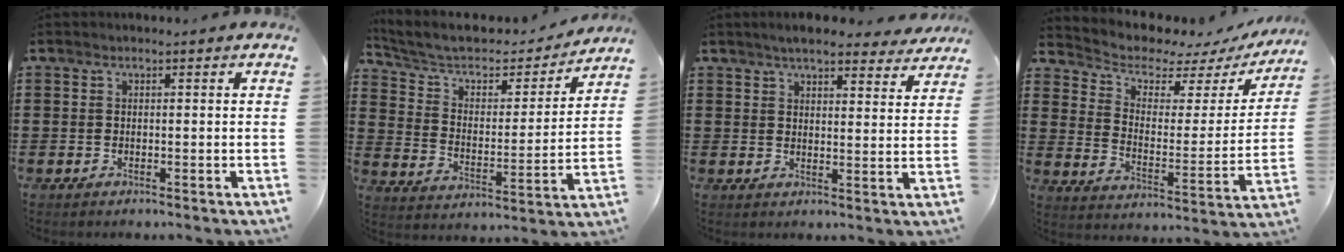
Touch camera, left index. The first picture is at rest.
{"total": 6.4, "force": [5.3, 2.6, 2.6], "torque": [-0.079, -0.032, 0.088]}
{"total": 5.4, "force": [5.0, 0.8, 1.9], "torque": [-0.043, -0.012, 0.090]}
{"total": 5.0, "force": [4.2, 2.0, 1.6], "torque": [-0.060, -0.031, 0.068]}